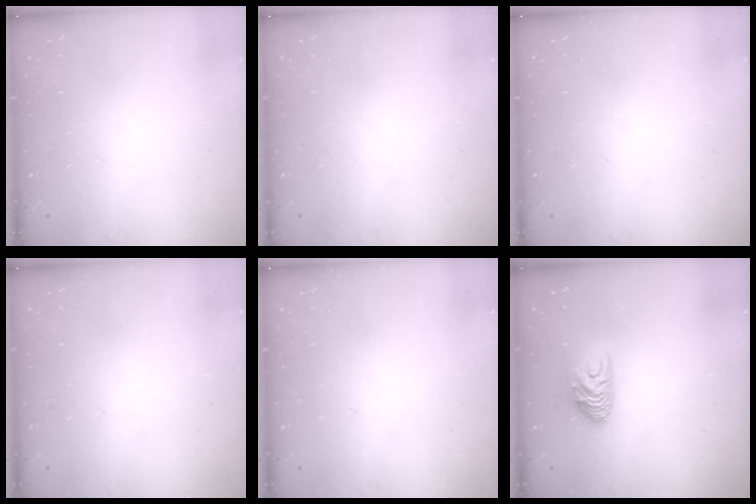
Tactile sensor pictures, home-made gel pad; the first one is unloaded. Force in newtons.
{"total": 0.0}
{"total": 0.0}
{"total": 0.0}
{"total": 0.0}
{"total": 8.2, "press": 8.2, "slide": 0.8}